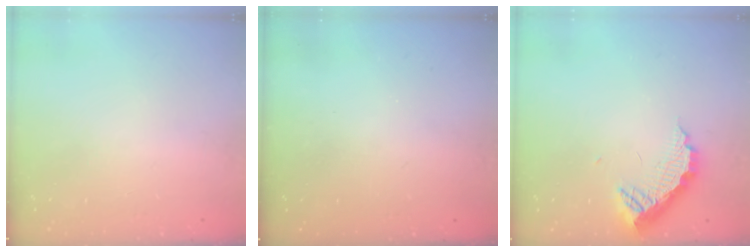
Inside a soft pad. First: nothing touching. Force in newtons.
{"total": 3.3, "press": 3.3, "slide": 0.1}
{"total": 10.4, "press": 10.4, "slide": 0.3}